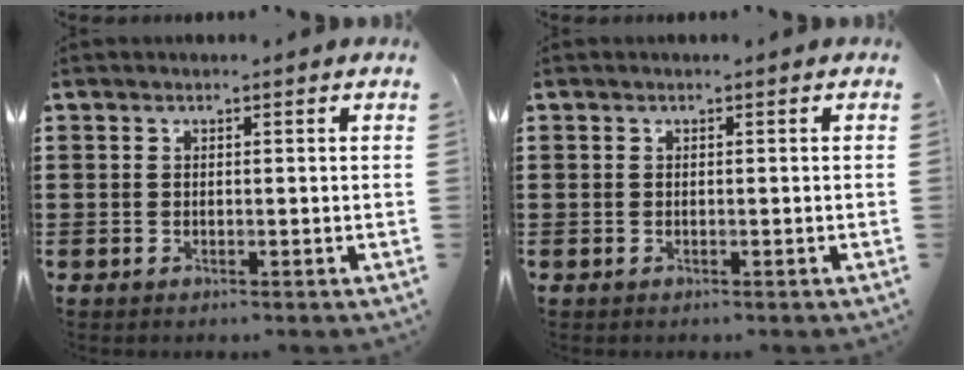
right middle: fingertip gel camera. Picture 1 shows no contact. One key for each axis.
{"total": 0.0}